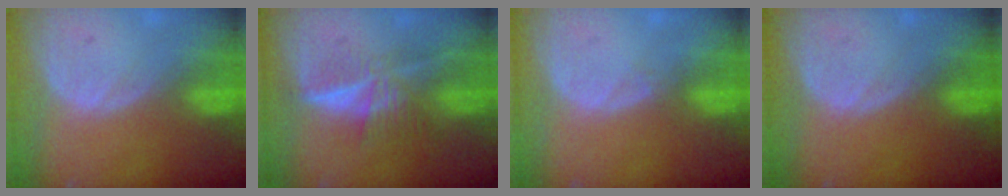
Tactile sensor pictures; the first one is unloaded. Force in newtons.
{"total": 5.9, "press": 5.6, "slide": 2.0}
{"total": 0.6, "press": 0.6, "slide": 0.2}
{"total": 0.0}